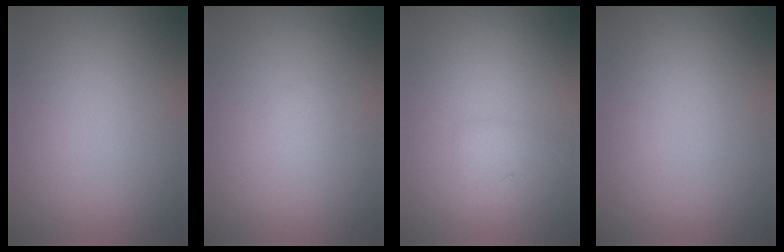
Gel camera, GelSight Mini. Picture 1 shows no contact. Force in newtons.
{"total": 0.6, "press": 0.6, "slide": 0.0}
{"total": 1.2, "press": 1.2, "slide": 0.1}
{"total": 0.0}